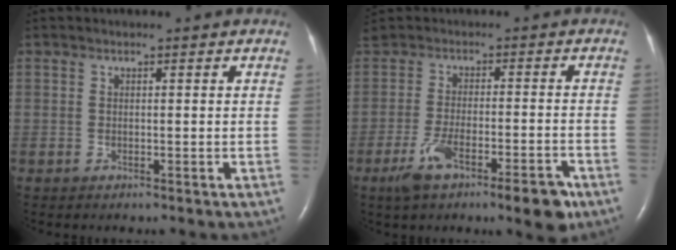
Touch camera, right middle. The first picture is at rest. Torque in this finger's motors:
{"motor_torque": [0.74, -0.15, 0.24, 0.04]}